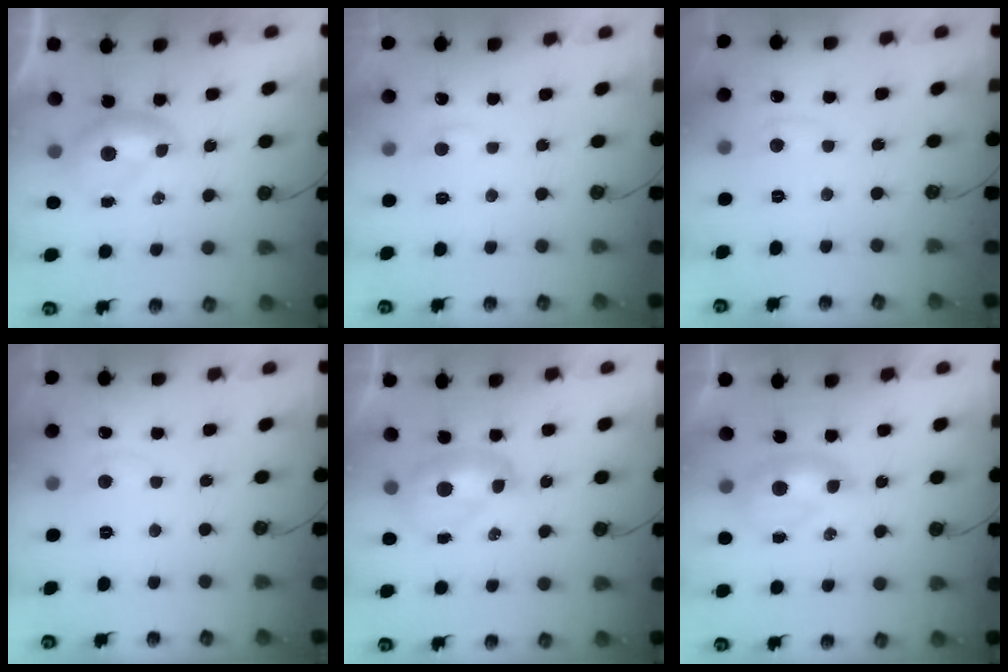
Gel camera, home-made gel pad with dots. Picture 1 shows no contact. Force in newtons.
{"total": 1.3, "press": 1.2, "slide": 0.5}
{"total": 1.0, "press": 0.7, "slide": 0.7}
{"total": 0.9, "press": 0.6, "slide": 0.7}
{"total": 2.7, "press": 2.7, "slide": 0.1}
{"total": 1.6, "press": 1.5, "slide": 0.6}